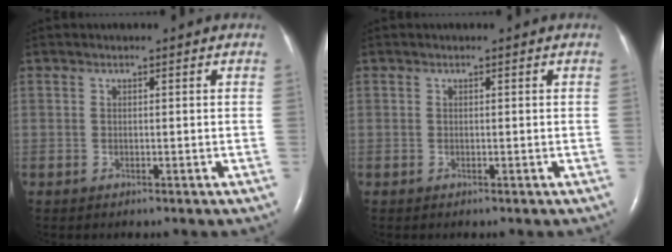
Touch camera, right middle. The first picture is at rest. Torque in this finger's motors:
{"motor_torque": [0.00, 0.00, -0.01, 0.00]}